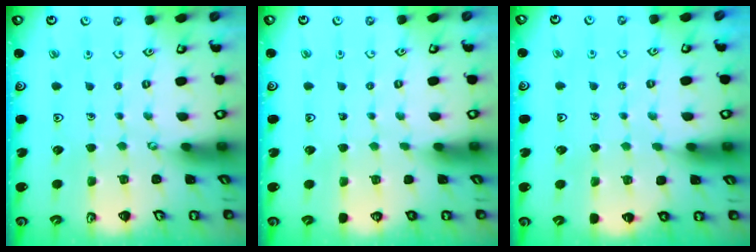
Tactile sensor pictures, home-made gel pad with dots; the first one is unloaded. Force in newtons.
{"total": 0.0}
{"total": 3.7, "press": 3.5, "slide": 1.1}